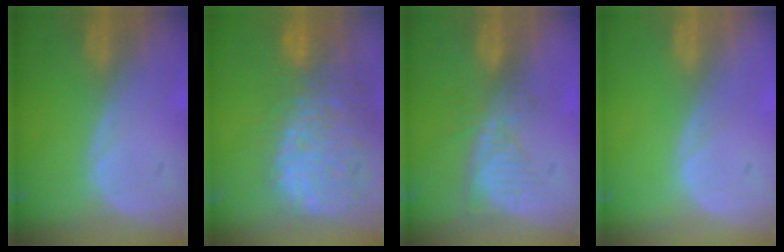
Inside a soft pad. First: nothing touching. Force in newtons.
{"total": 14.4, "press": 11.7, "slide": 8.3}
{"total": 5.3, "press": 4.7, "slide": 2.5}
{"total": 0.0}